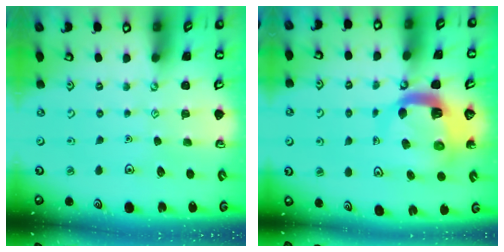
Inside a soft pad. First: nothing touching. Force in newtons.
{"total": 10.0, "press": 9.9, "slide": 1.3}